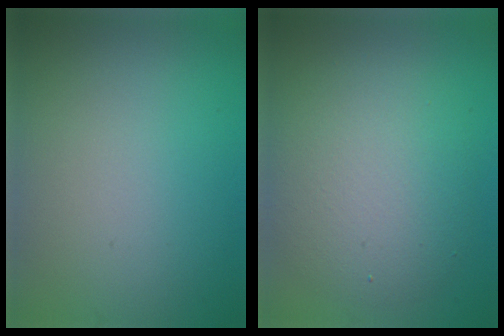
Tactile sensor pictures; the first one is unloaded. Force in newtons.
{"total": 6.0, "press": 6.0, "slide": 0.4}